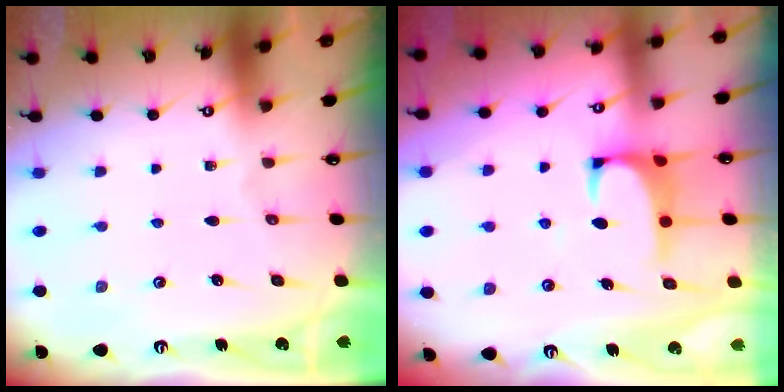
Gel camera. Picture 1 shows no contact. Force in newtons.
{"total": 1.3, "press": 1.2, "slide": 0.5}